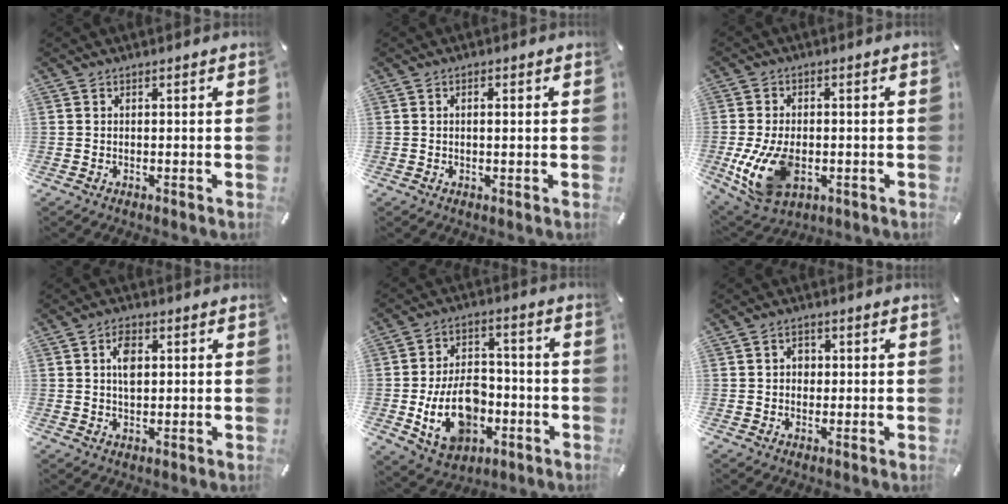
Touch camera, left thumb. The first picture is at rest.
{"total": 1.6, "force": [0.1, 0.6, 1.4], "torque": [-0.028, 0.003, 0.001]}
{"total": 13.0, "force": [-2.8, 8.5, 9.4], "torque": [-0.205, -0.005, -0.047]}
{"total": 4.7, "force": [1.0, 2.8, 3.7], "torque": [-0.063, 0.004, 0.011]}
{"total": 15.7, "force": [-4.3, 10.7, 10.7], "torque": [-0.187, 0.024, -0.071]}
{"total": 3.0, "force": [0.2, 2.4, 1.7], "torque": [-0.018, 0.002, -0.003]}